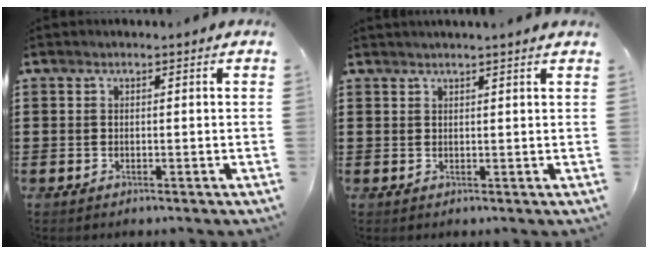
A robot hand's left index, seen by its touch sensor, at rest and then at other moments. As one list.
[{"total": 1.2, "force": [1.1, -0.3, 0.4], "torque": [-0.007, -0.003, 0.021]}]